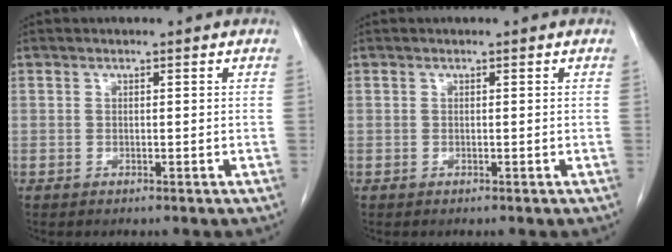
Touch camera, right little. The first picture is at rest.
{"total": 0.0}